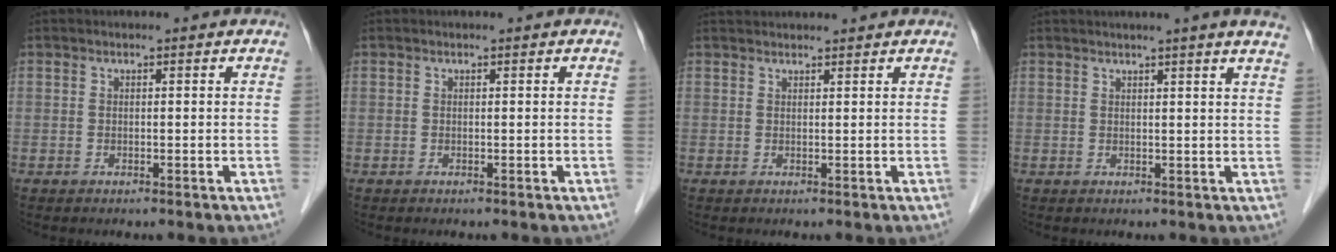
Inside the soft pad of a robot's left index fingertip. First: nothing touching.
{"total": 0.0}
{"total": 4.3, "force": [4.2, 0.3, 0.9], "torque": [-0.010, 0.036, 0.060]}
{"total": 6.8, "force": [5.7, -1.0, 3.6], "torque": [-0.040, 0.008, 0.052]}